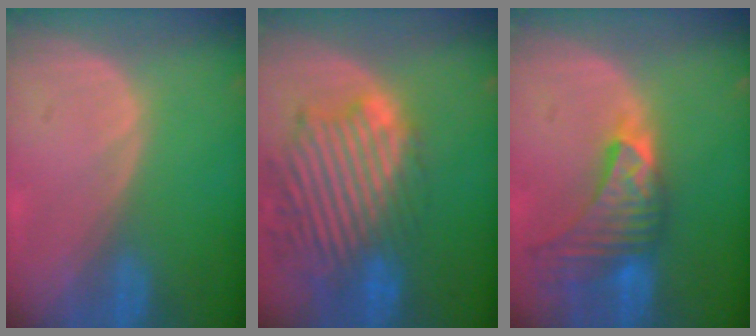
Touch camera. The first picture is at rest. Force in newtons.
{"total": 13.7, "press": 11.7, "slide": 7.2}
{"total": 8.9, "press": 8.3, "slide": 3.4}